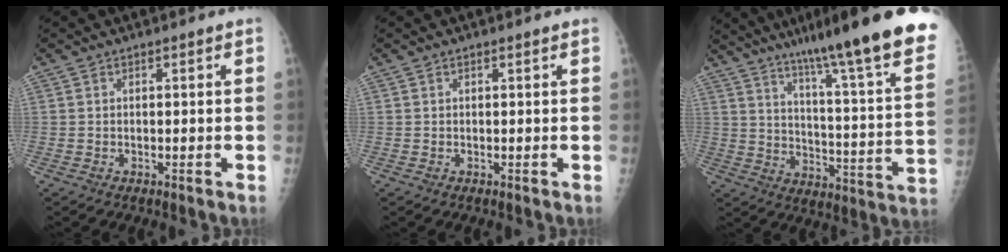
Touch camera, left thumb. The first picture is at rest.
{"total": 0.0}
{"total": 27.4, "force": [19.6, 2.5, 19.0], "torque": [-0.263, -0.081, 0.278]}